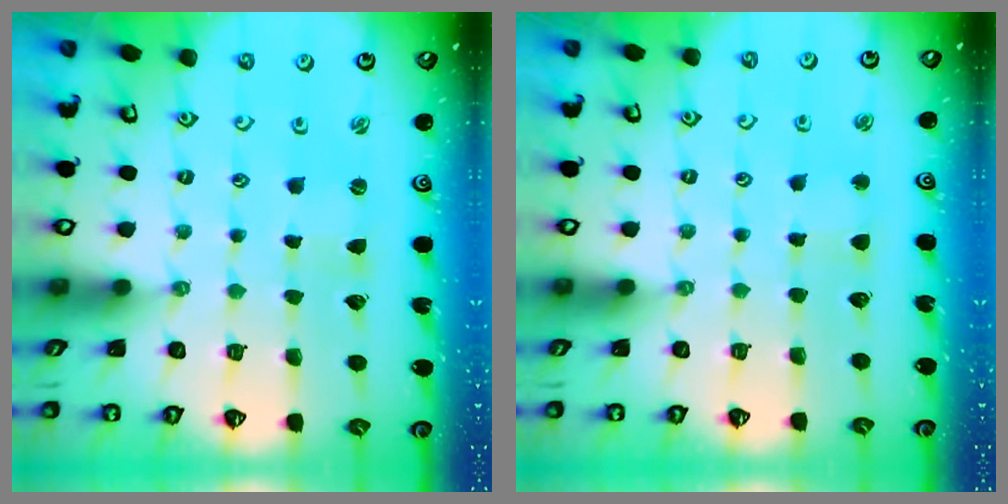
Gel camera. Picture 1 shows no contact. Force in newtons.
{"total": 2.6, "press": 2.6, "slide": 0.3}